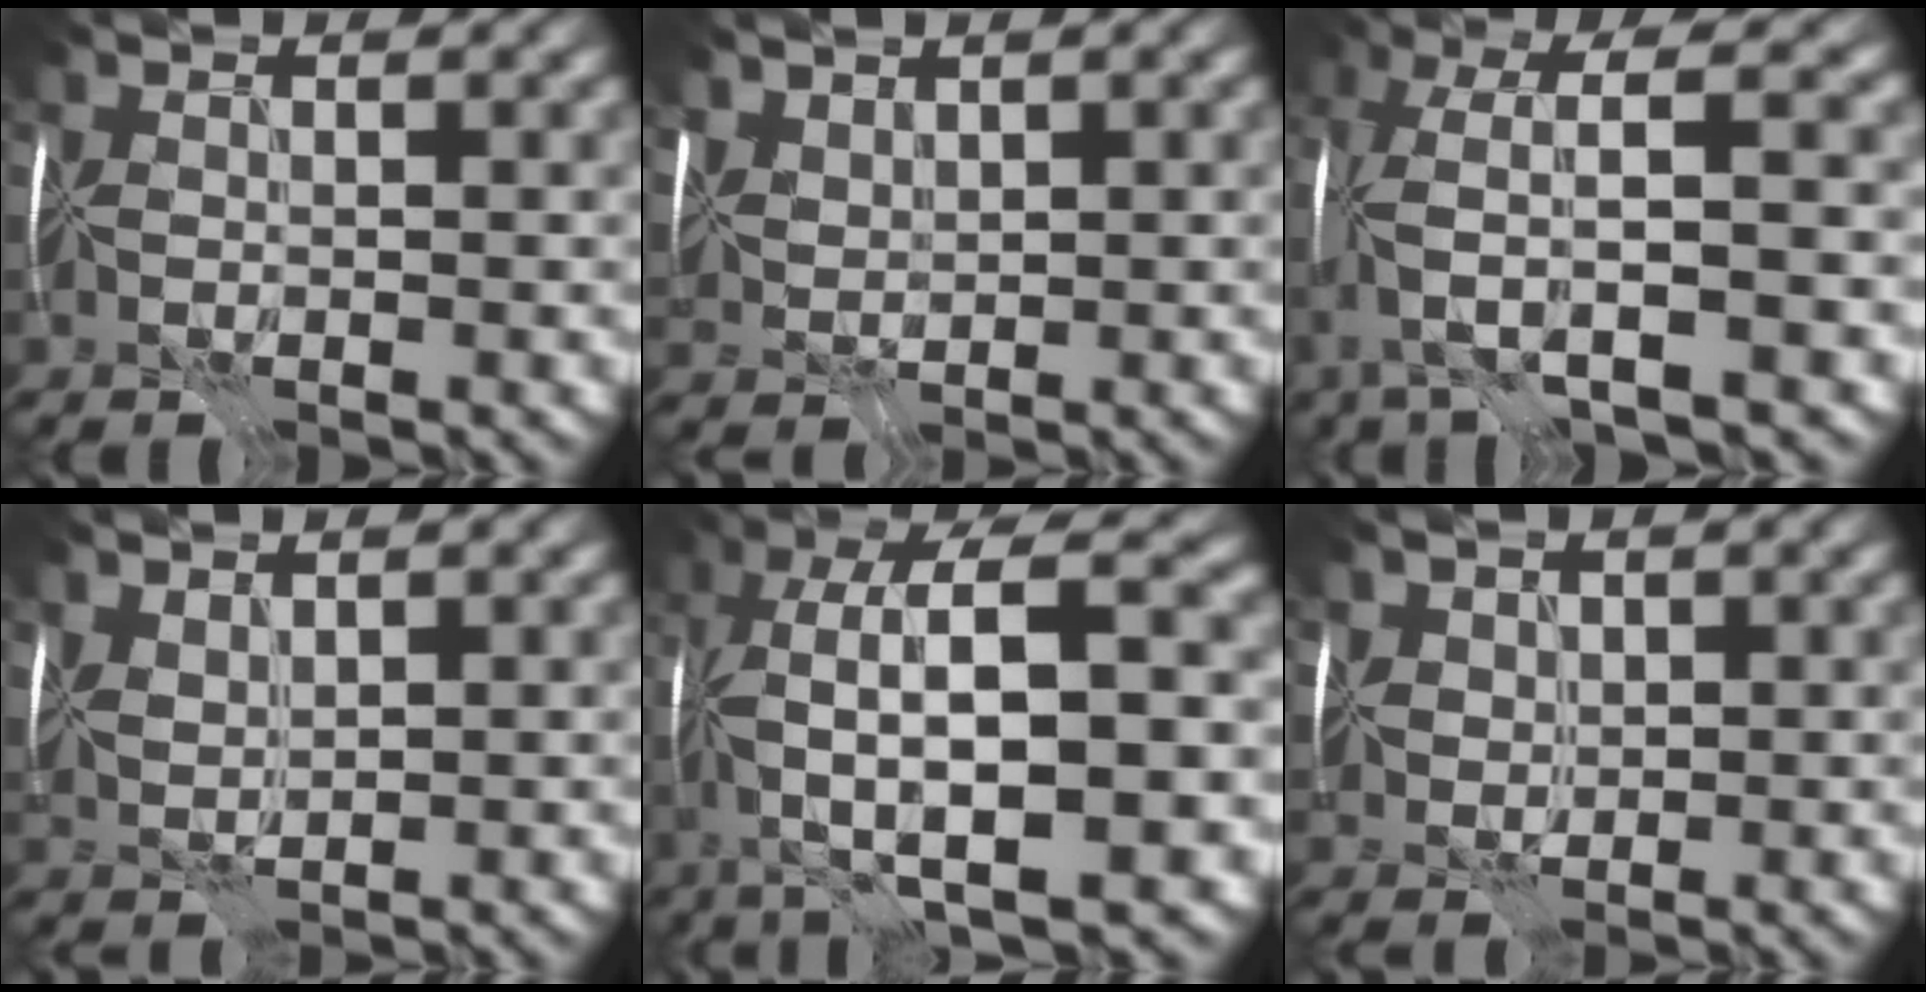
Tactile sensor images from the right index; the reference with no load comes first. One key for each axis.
{"total": 3.6, "fx": 2.9, "fy": 1.6, "fz": 1.4, "tx": -0.043, "ty": 0.012, "tz": 0.059}
{"total": 6.4, "fx": -0.9, "fy": 1.0, "fz": 6.2, "tx": -0.121, "ty": 0.023, "tz": -0.022}
{"total": 1.4, "fx": 1.2, "fy": 0.3, "fz": 0.5, "tx": -0.018, "ty": 0.001, "tz": 0.029}
{"total": 12.6, "fx": -0.7, "fy": 3.4, "fz": 12.1, "tx": -0.227, "ty": 0.031, "tz": -0.010}
{"total": 3.7, "fx": 2.3, "fy": 2.5, "fz": 1.4, "tx": -0.034, "ty": 0.017, "tz": 0.033}